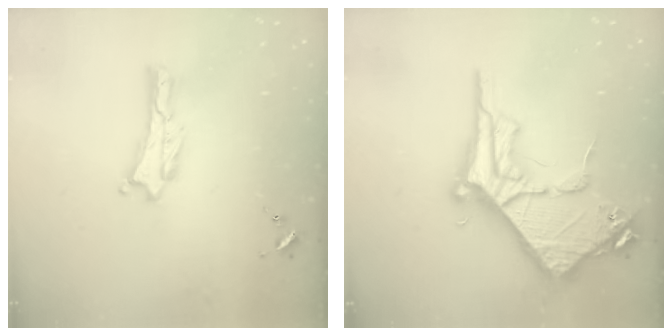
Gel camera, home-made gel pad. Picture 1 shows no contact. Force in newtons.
{"total": 9.3, "press": 9.3, "slide": 0.9}